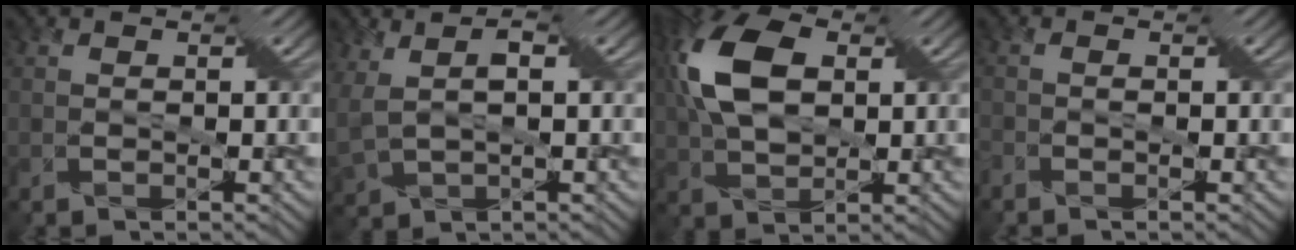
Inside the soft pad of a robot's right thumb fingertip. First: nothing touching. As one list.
[{"total": 6.3, "force": [1.9, 3.3, 5.1], "torque": [-0.129, 0.008, 0.047]}, {"total": 11.5, "force": [2.5, 6.6, 9.1], "torque": [-0.218, 0.024, 0.037]}, {"total": 1.8, "force": [-1.5, 0.4, 1.0], "torque": [-0.017, 0.000, -0.031]}]